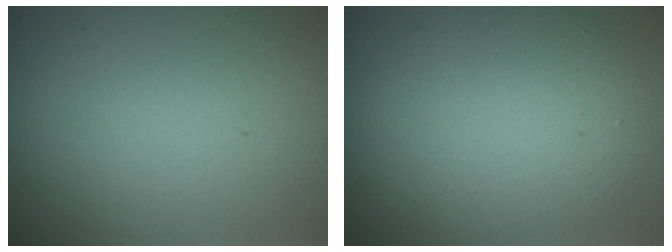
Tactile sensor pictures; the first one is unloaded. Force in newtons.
{"total": 7.5, "press": 7.5, "slide": 0.8}